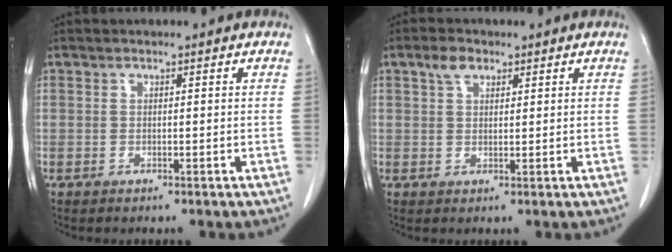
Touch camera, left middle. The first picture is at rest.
{"total": 2.8, "force": [1.7, 1.5, 1.5], "torque": [-0.033, 0.007, 0.036]}